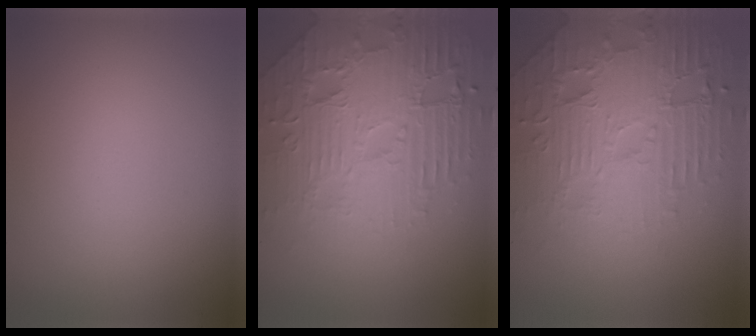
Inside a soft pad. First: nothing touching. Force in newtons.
{"total": 7.6, "press": 5.7, "slide": 5.1}
{"total": 7.1, "press": 5.5, "slide": 4.6}